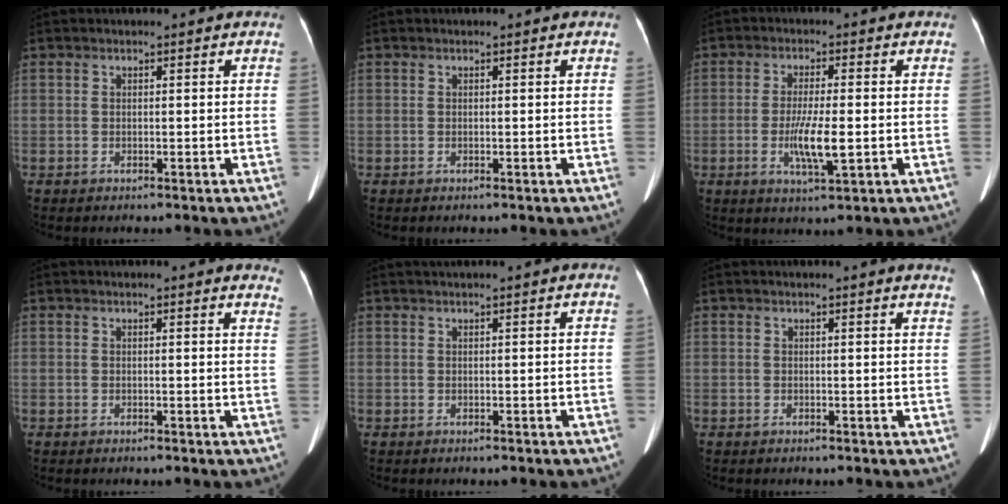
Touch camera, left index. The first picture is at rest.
{"total": 0.0}
{"total": 6.4, "force": [-1.3, 0.8, 6.2], "torque": [-0.121, -0.013, -0.022]}
{"total": 5.5, "force": [5.3, 0.6, 1.4], "torque": [0.000, -0.017, 0.027]}
{"total": 1.7, "force": [1.5, -0.4, 0.8], "torque": [-0.010, 0.020, 0.032]}
{"total": 4.3, "force": [4.1, -0.3, 1.4], "torque": [-0.014, -0.008, 0.024]}